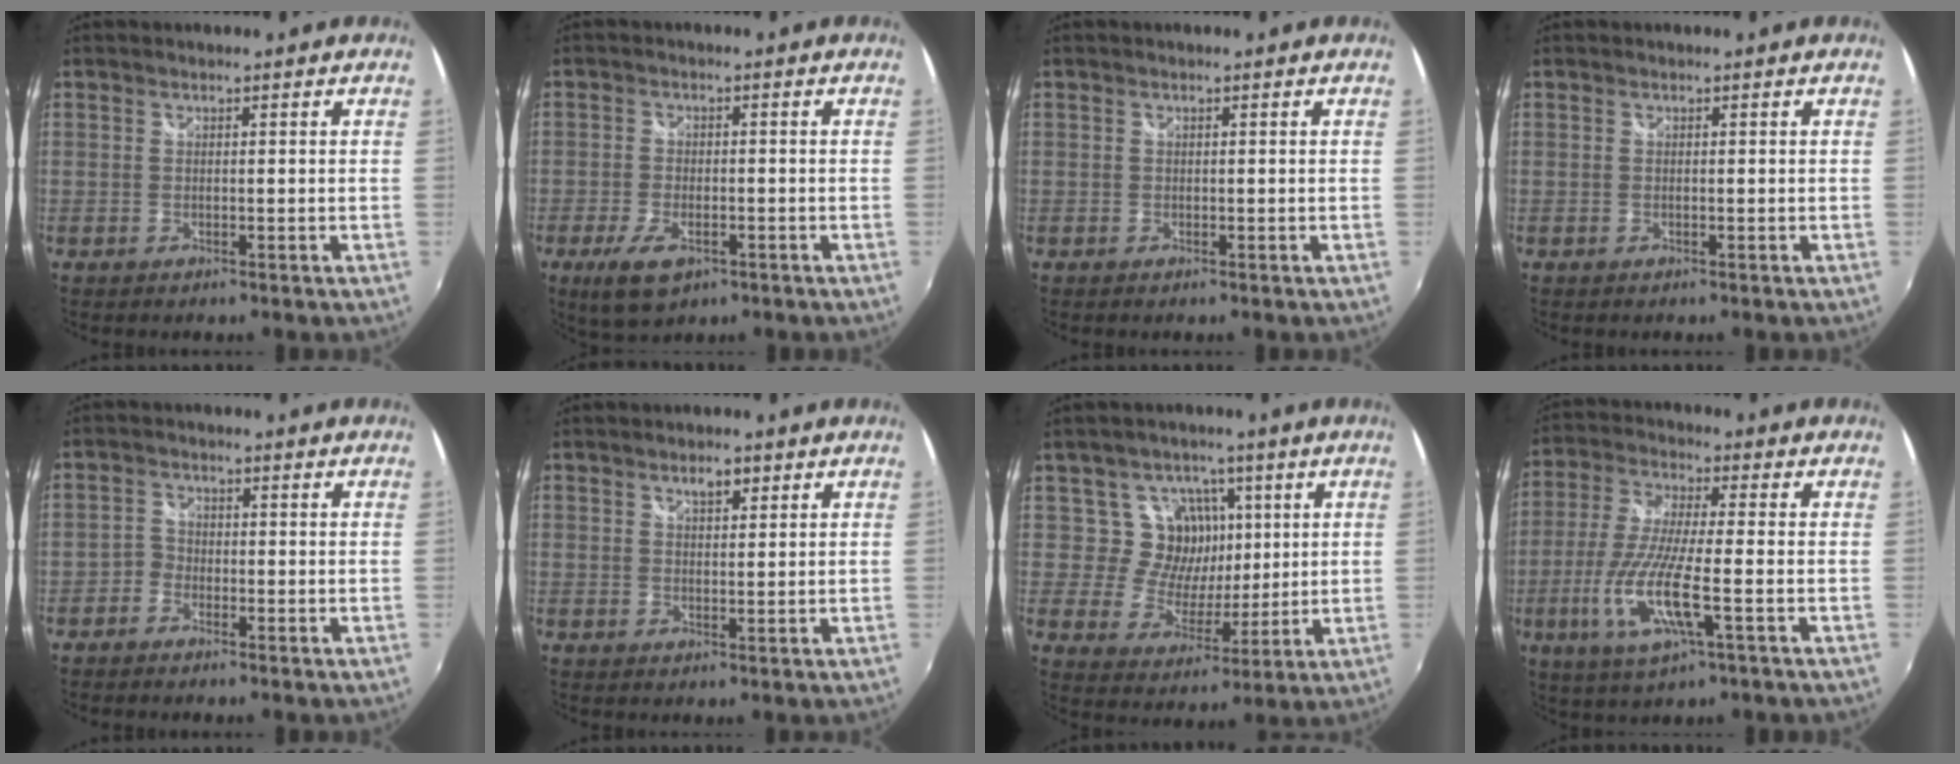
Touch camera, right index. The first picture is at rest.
{"total": 7.4, "force": [-4.0, 3.6, 5.2], "torque": [-0.122, -0.018, -0.069]}
{"total": 0.0}
{"total": 0.0}
{"total": 2.1, "force": [-1.6, 1.3, 0.2], "torque": [-0.006, 0.004, -0.035]}
{"total": 2.9, "force": [1.8, 1.3, 1.9], "torque": [-0.027, 0.006, 0.029]}
{"total": 9.1, "force": [3.0, 8.4, 2.1], "torque": [-0.033, -0.004, 0.049]}
{"total": 13.0, "force": [-4.1, 2.3, 12.1], "torque": [-0.258, -0.017, -0.078]}